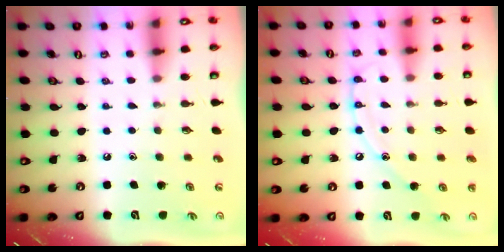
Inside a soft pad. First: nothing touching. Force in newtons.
{"total": 9.6, "press": 9.5, "slide": 0.7}